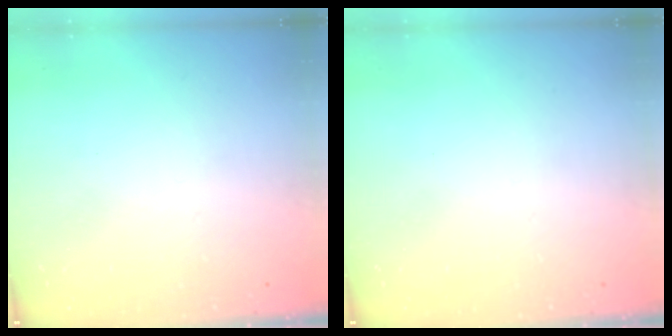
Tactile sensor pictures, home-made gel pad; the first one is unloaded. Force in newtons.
{"total": 0.0}